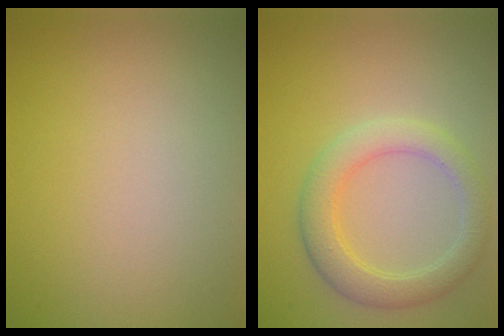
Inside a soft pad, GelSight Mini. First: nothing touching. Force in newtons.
{"total": 3.8, "press": 3.8, "slide": 0.3}